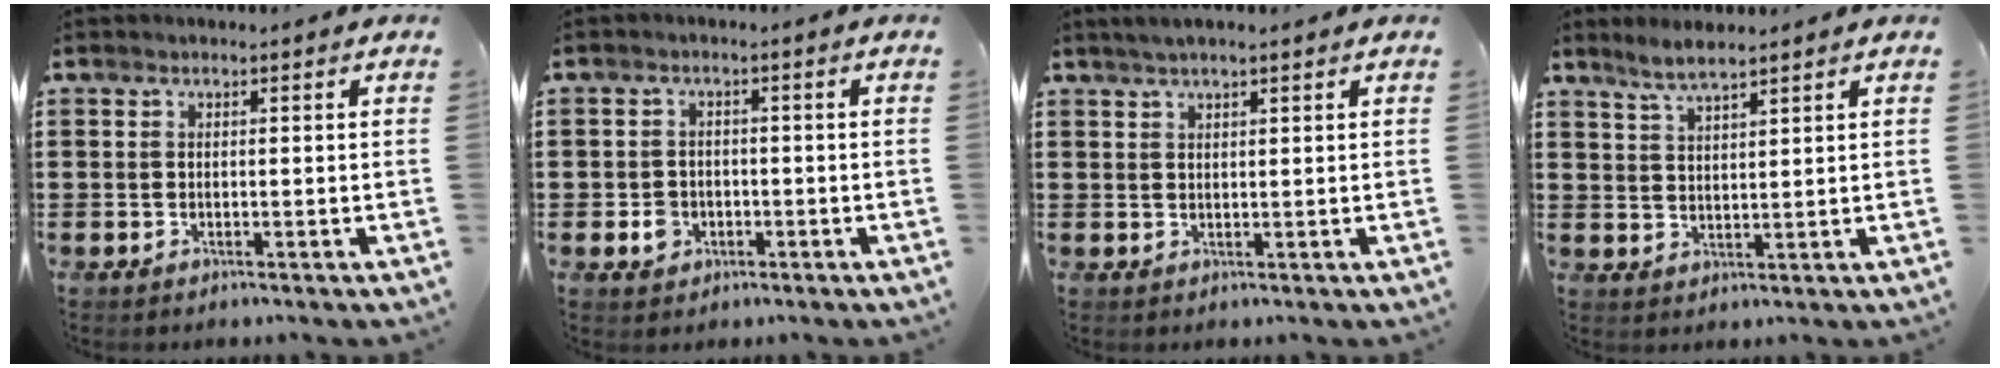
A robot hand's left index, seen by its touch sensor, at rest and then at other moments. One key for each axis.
{"total": 2.7, "fx": -0.9, "fy": 2.4, "fz": 1.1, "tx": -0.025, "ty": 0.003, "tz": -0.018}
{"total": 1.8, "fx": 1.4, "fy": 0.1, "fz": 1.1, "tx": -0.022, "ty": 0.004, "tz": 0.025}
{"total": 3.3, "fx": 2.8, "fy": 0.3, "fz": 1.7, "tx": -0.040, "ty": 0.001, "tz": 0.052}